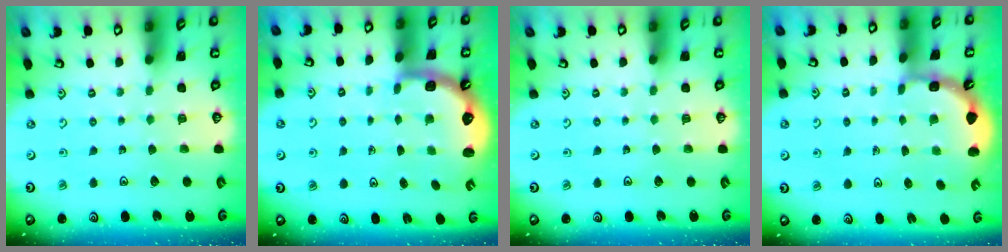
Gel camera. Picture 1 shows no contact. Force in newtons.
{"total": 2.6, "press": 2.4, "slide": 1.1}
{"total": 0.0}
{"total": 1.9, "press": 1.8, "slide": 0.6}